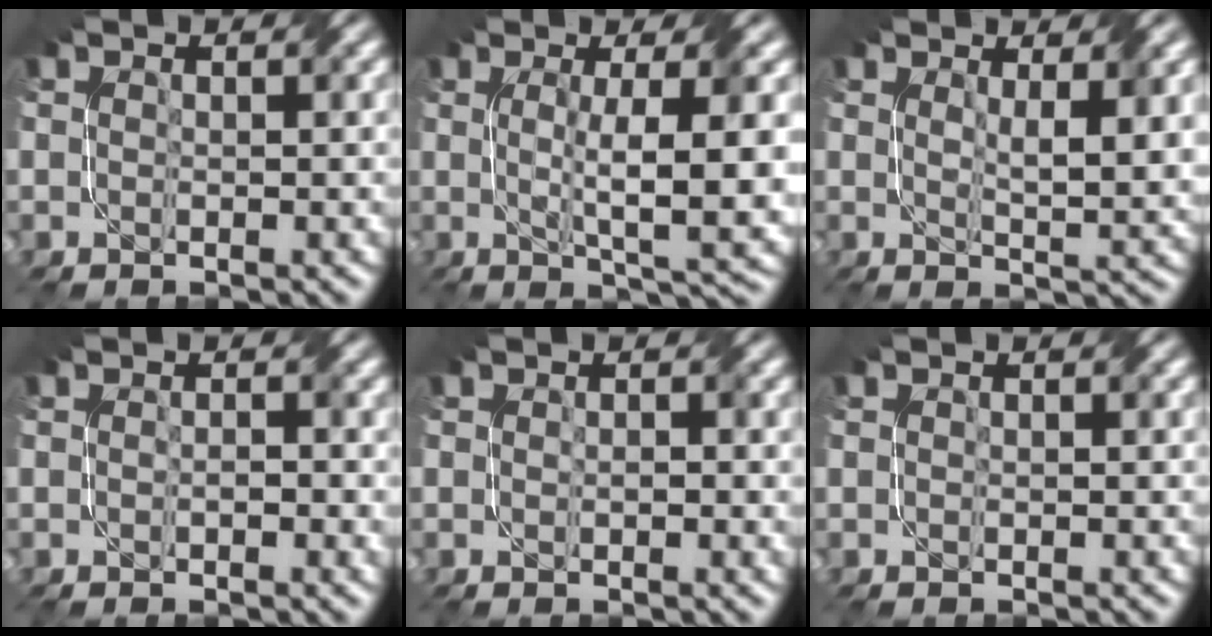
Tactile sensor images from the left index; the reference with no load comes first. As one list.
[{"total": 7.0, "force": [0.2, 1.3, 6.8], "torque": [-0.101, -0.003, 0.006]}, {"total": 3.6, "force": [1.5, 0.7, 3.2], "torque": [-0.056, -0.009, 0.028]}, {"total": 1.6, "force": [-0.2, 0.7, 1.4], "torque": [-0.023, -0.003, 0.000]}, {"total": 1.4, "force": [0.1, 0.7, 1.2], "torque": [-0.017, 0.001, 0.004]}, {"total": 0.0}]